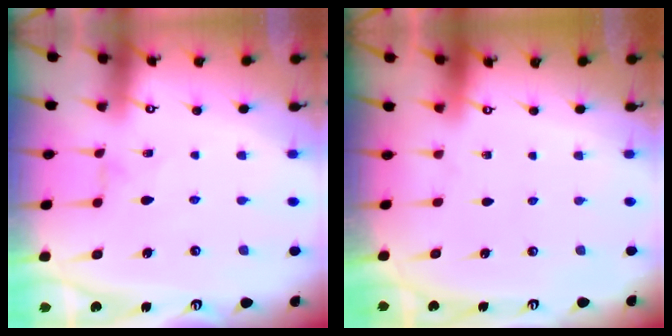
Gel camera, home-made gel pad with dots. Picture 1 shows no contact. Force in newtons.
{"total": 0.0}